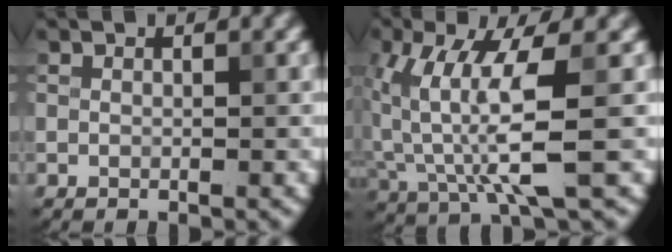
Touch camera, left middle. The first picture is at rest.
{"total": 6.9, "force": [0.6, 1.6, 6.7], "torque": [-0.143, -0.008, 0.019]}